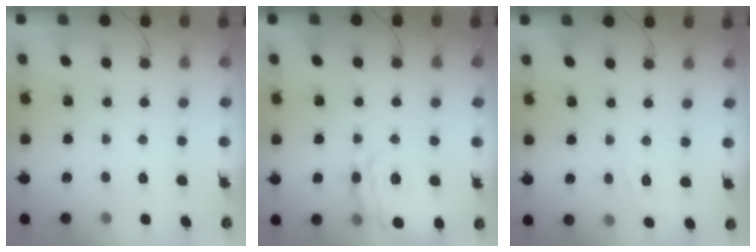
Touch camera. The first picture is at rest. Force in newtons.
{"total": 15.4, "press": 15.3, "slide": 1.6}
{"total": 2.2, "press": 0.7, "slide": 2.1}